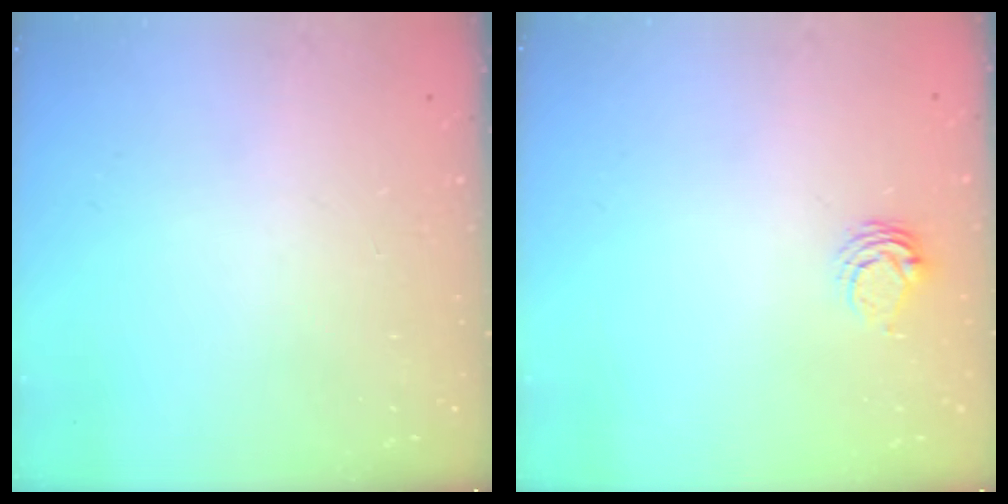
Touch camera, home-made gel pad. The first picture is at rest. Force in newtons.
{"total": 5.9, "press": 5.9, "slide": 0.5}